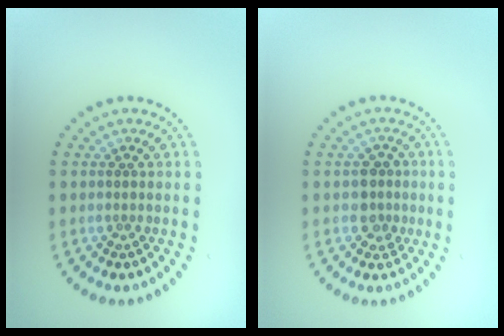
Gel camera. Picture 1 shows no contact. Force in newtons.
{"total": 2.1, "press": 1.9, "slide": 0.7}